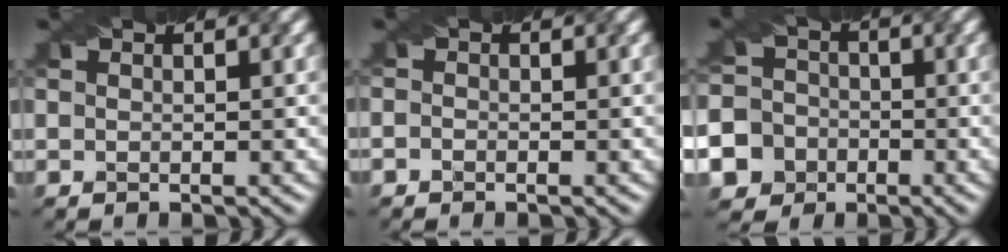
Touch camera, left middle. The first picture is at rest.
{"total": 0.8, "force": [-0.7, 0.2, 0.2], "torque": [-0.006, 0.007, -0.017]}
{"total": 10.7, "force": [-5.7, 8.9, 1.9], "torque": [-0.052, -0.023, -0.113]}